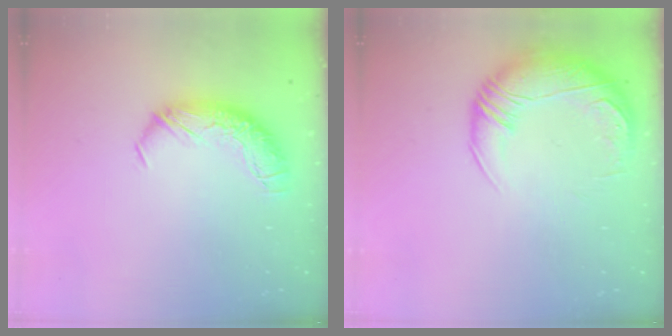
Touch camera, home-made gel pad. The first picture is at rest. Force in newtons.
{"total": 3.0, "press": 0.1, "slide": 3.0}